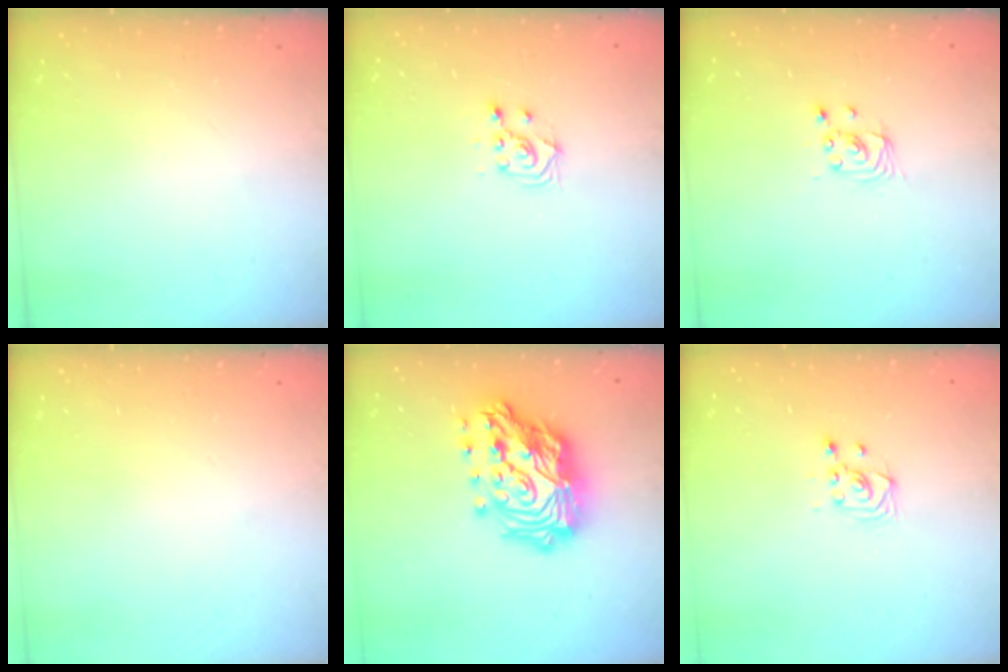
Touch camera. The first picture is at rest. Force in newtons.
{"total": 4.6, "press": 4.5, "slide": 0.6}
{"total": 2.4, "press": 2.4, "slide": 0.2}
{"total": 0.0}
{"total": 23.4, "press": 23.3, "slide": 2.1}
{"total": 3.2, "press": 3.1, "slide": 0.7}